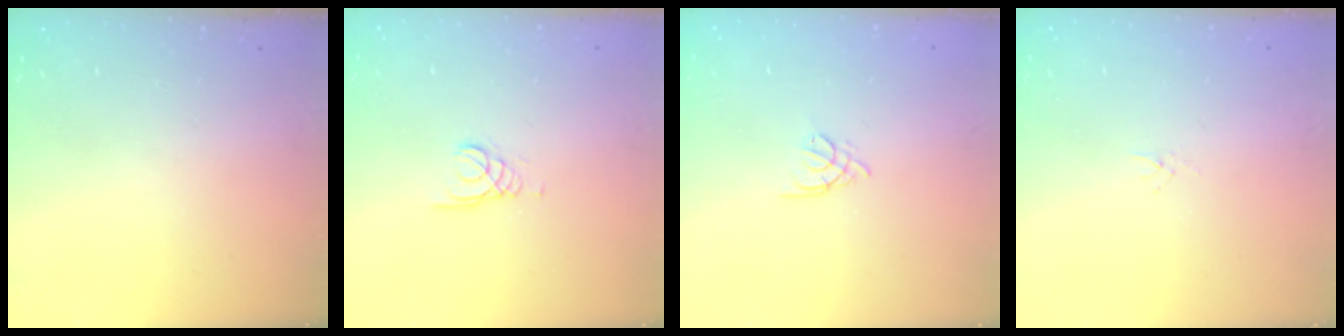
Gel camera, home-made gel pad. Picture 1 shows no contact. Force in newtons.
{"total": 1.3, "press": 1.3, "slide": 0.1}
{"total": 3.4, "press": 3.3, "slide": 0.6}
{"total": 1.0, "press": 1.0, "slide": 0.3}